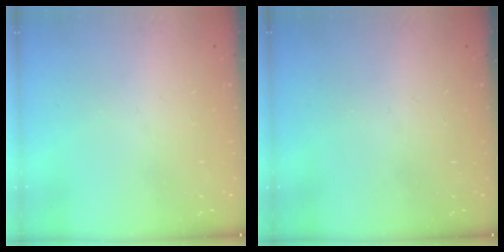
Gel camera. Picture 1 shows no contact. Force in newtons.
{"total": 0.0}